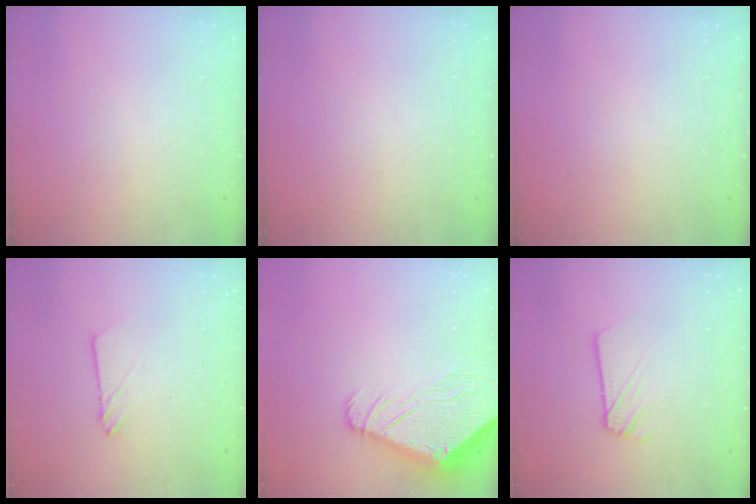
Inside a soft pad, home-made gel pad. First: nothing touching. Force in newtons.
{"total": 0.0}
{"total": 0.0}
{"total": 2.3, "press": 2.3, "slide": 0.3}
{"total": 10.5, "press": 10.4, "slide": 1.2}
{"total": 2.5, "press": 2.5, "slide": 0.1}